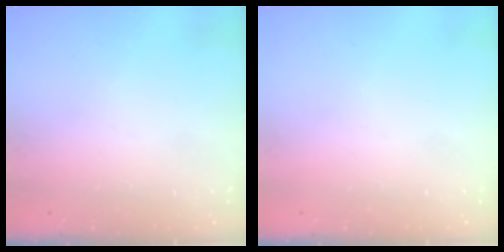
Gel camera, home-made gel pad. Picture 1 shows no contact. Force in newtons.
{"total": 0.0}